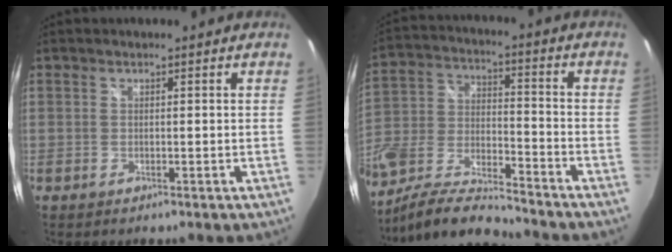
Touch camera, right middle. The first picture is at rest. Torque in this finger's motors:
{"motor_torque": [1.07, -1.07, 0.44, 0.21]}